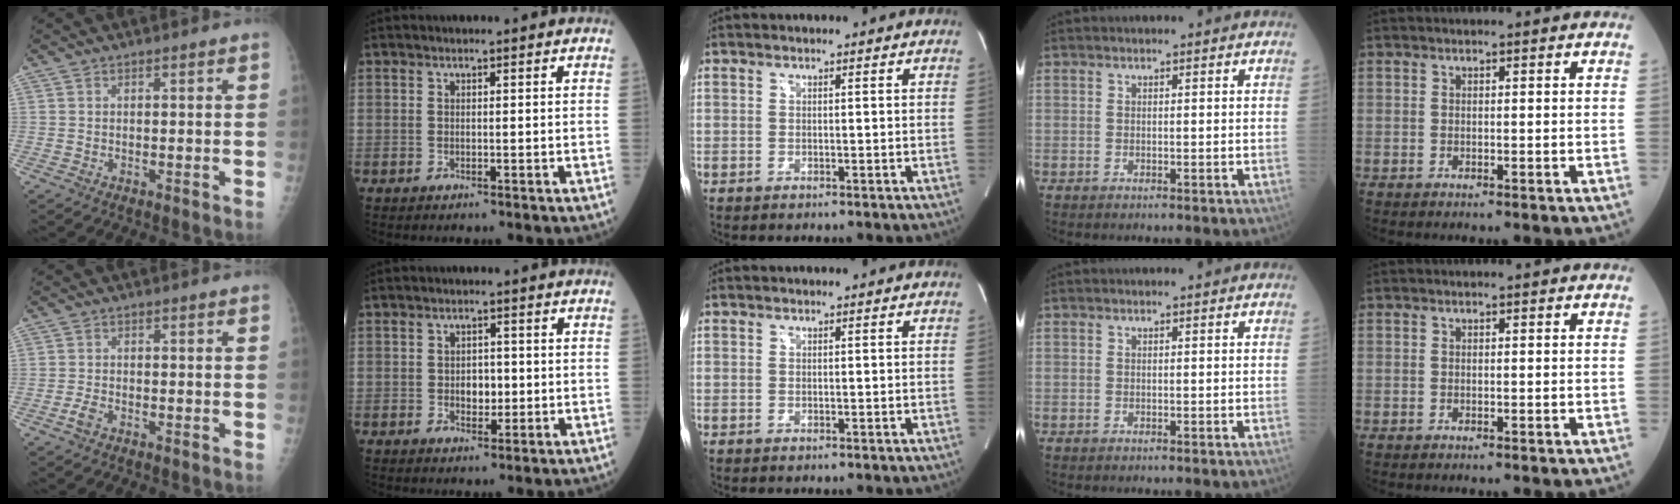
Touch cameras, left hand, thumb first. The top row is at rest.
{"thumb": {"total": 1.7, "force": [-1.2, 0.8, 0.9], "torque": [-0.024, 0.001, -0.025]}, "index": {"total": 3.1, "force": [-0.6, 2.0, 2.3], "torque": [-0.030, 0.000, -0.007]}}